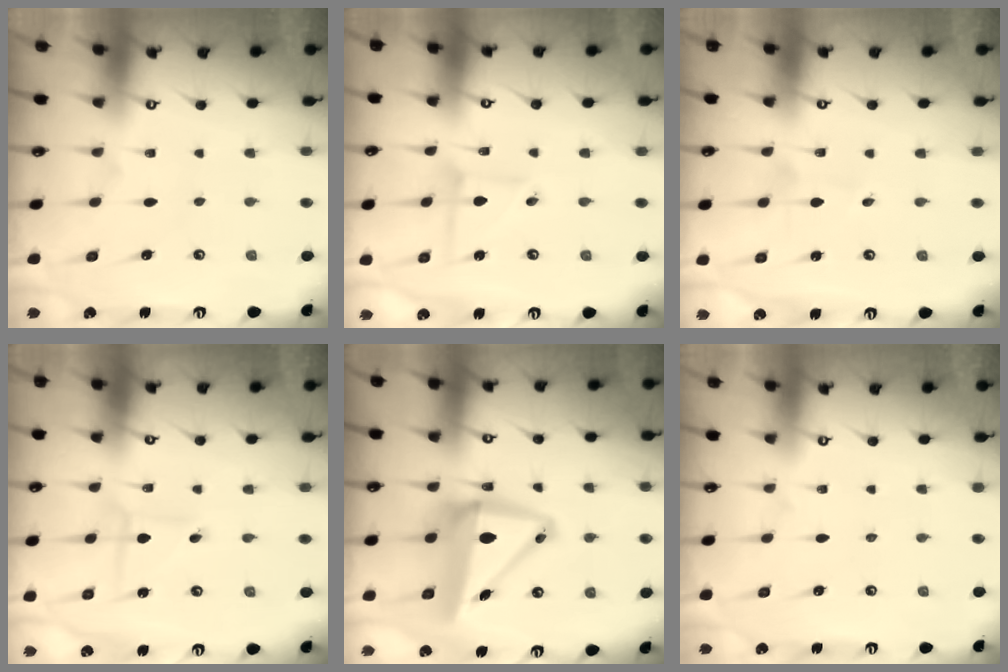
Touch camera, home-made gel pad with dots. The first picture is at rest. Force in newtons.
{"total": 3.7, "press": 3.7, "slide": 0.4}
{"total": 0.5, "press": 0.5, "slide": 0.0}
{"total": 1.0, "press": 1.0, "slide": 0.1}
{"total": 10.7, "press": 10.4, "slide": 2.4}
{"total": 0.0}